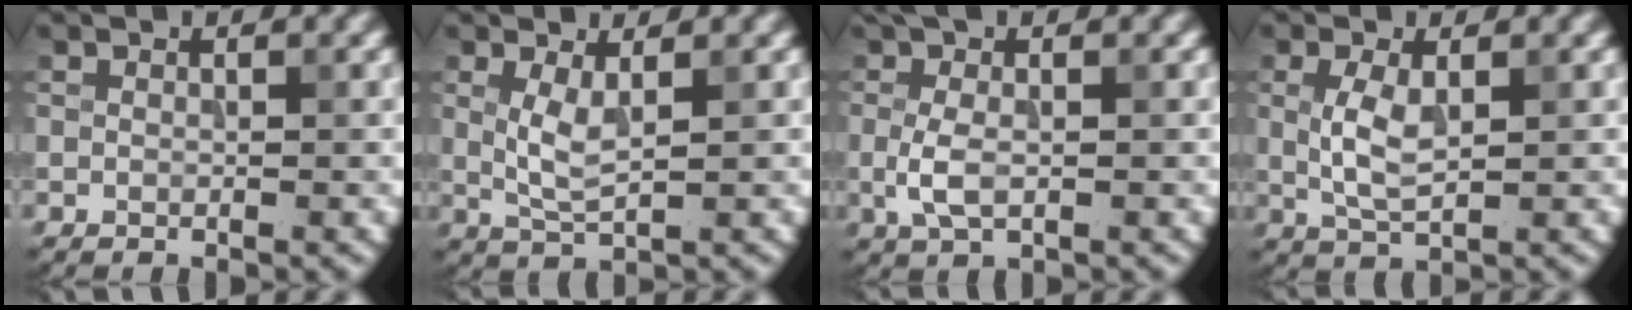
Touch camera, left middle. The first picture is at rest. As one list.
[{"total": 2.5, "force": [0.6, 0.7, 2.3], "torque": [-0.054, -0.004, 0.016]}, {"total": 3.1, "force": [0.0, 1.3, 2.8], "torque": [-0.069, 0.001, -0.003]}, {"total": 3.1, "force": [0.4, 1.3, 2.8], "torque": [-0.068, 0.000, 0.009]}]